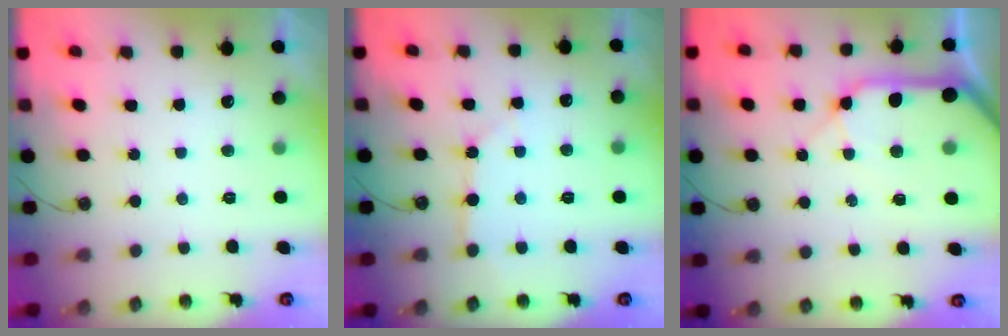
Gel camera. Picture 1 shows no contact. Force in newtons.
{"total": 2.7, "press": 2.7, "slide": 0.4}
{"total": 15.0, "press": 14.8, "slide": 2.4}